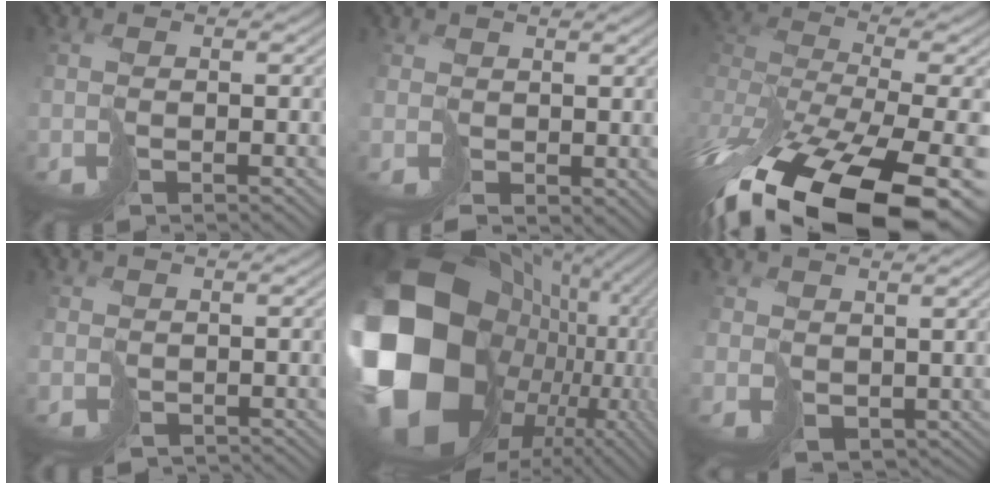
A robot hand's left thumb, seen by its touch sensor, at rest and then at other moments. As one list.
[{"total": 1.2, "force": [0.1, 1.2, 0.5], "torque": [-0.010, -0.002, 0.004]}, {"total": 18.0, "force": [-12.6, 6.9, 10.9], "torque": [-0.217, -0.060, -0.157]}, {"total": 1.1, "force": [-0.7, 0.8, -0.4], "torque": [0.011, -0.009, -0.006]}, {"total": 21.6, "force": [-0.3, 17.3, 12.8], "torque": [-0.271, -0.072, 0.022]}, {"total": 2.7, "force": [1.5, 2.1, 0.8], "torque": [-0.029, -0.011, 0.038]}]